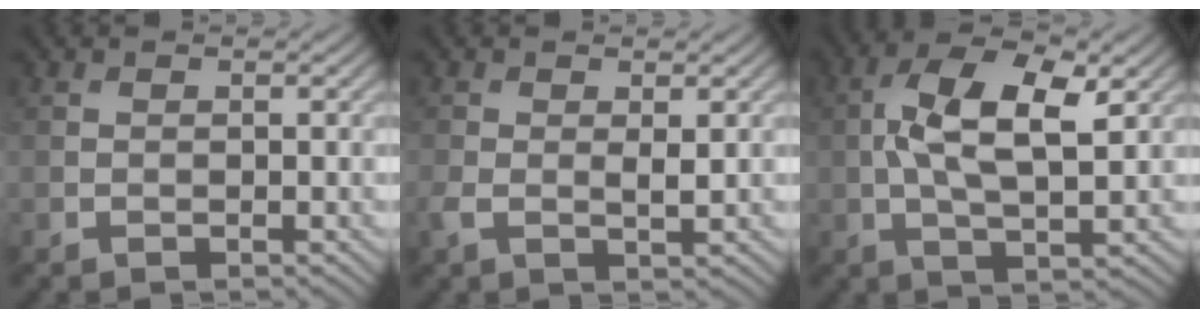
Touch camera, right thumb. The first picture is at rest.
{"total": 2.3, "force": [0.1, 1.0, 2.1], "torque": [-0.050, -0.007, 0.003]}
{"total": 9.5, "force": [1.5, 3.8, 8.5], "torque": [-0.167, 0.010, 0.023]}